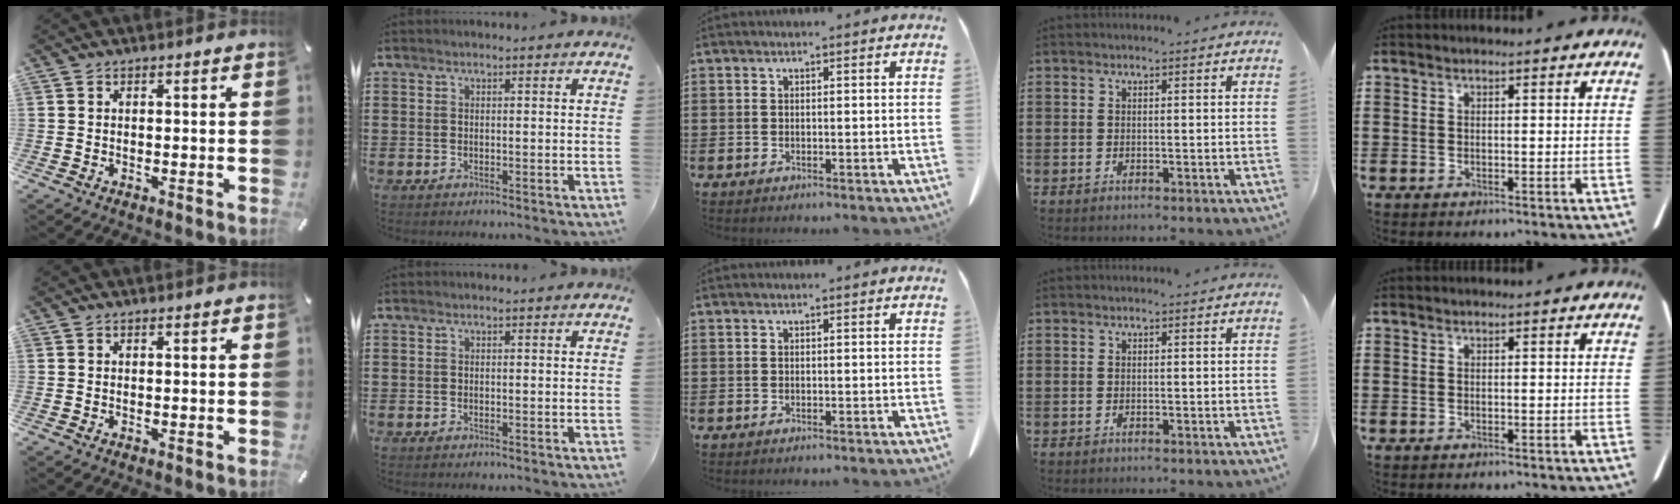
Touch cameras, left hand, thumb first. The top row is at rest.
{}